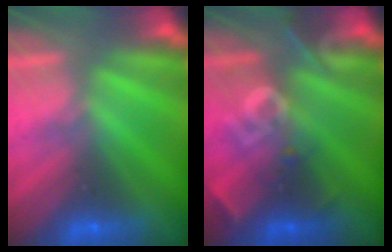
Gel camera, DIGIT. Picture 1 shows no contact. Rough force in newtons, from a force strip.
{"total": 2.5}